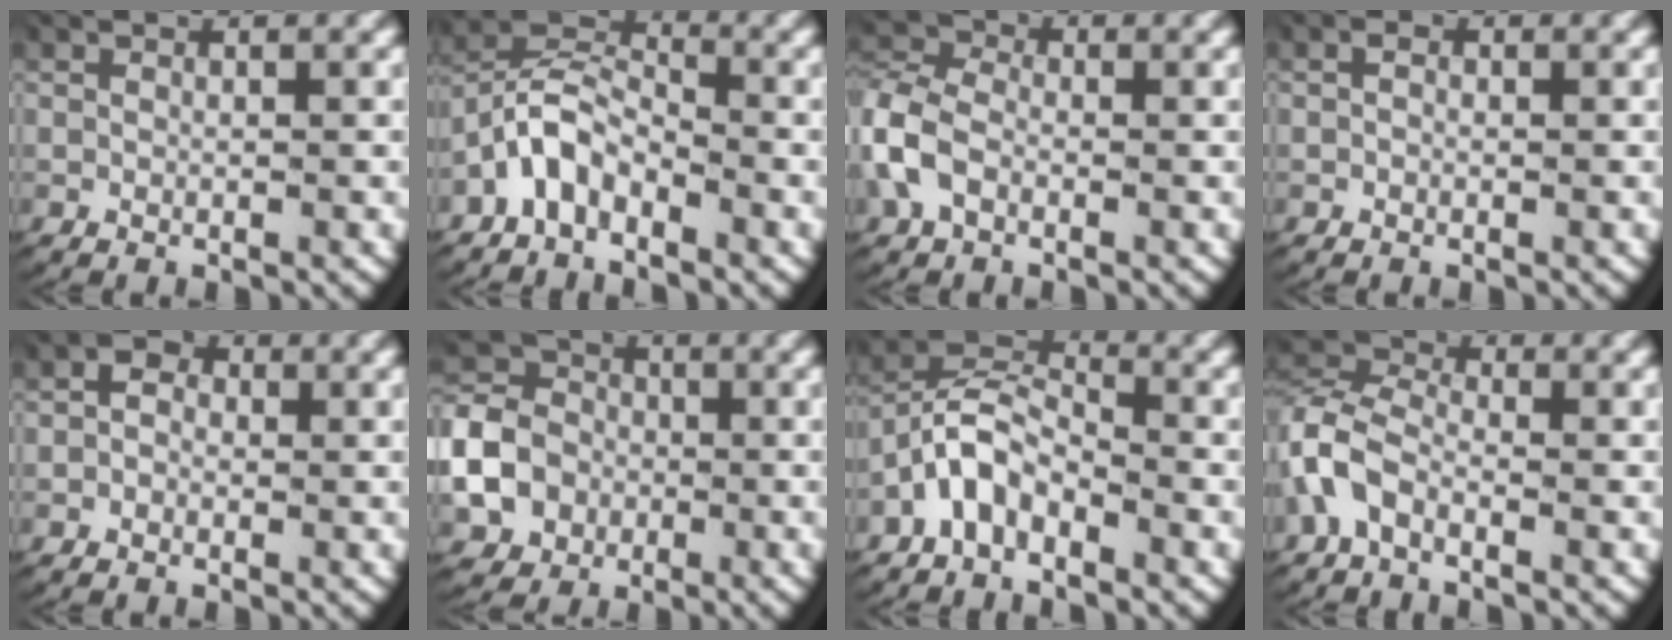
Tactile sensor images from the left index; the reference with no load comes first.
{"total": 4.7, "force": [-1.0, 3.8, 2.6], "torque": [-0.062, -0.004, -0.028]}
{"total": 5.5, "force": [-0.3, 4.7, 2.7], "torque": [-0.074, -0.004, -0.013]}
{"total": 0.7, "force": [0.0, 0.5, 0.5], "torque": [-0.010, -0.003, 0.002]}
{"total": 2.2, "force": [0.4, 1.8, 1.2], "torque": [-0.006, 0.006, -0.003]}
{"total": 8.9, "force": [-1.1, 8.0, 3.7], "torque": [-0.094, -0.023, -0.022]}
{"total": 4.6, "force": [-1.0, 3.7, 2.6], "torque": [-0.062, -0.005, -0.026]}
{"total": 5.6, "force": [-0.7, 4.5, 3.3], "torque": [-0.082, -0.001, -0.025]}